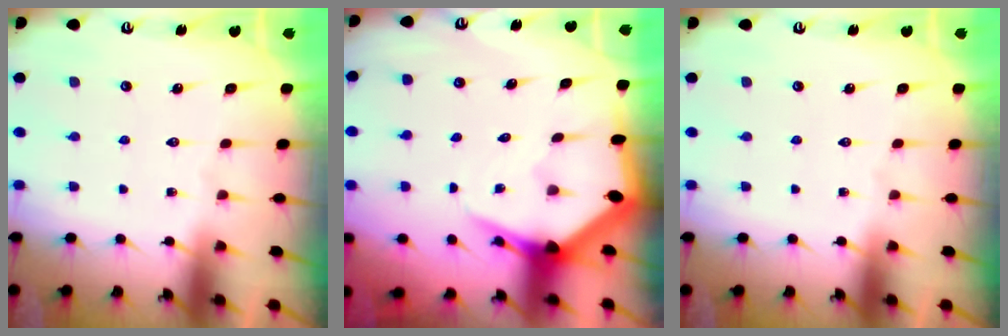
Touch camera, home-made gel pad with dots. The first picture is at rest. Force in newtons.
{"total": 5.3, "press": 5.3, "slide": 0.7}
{"total": 0.0}